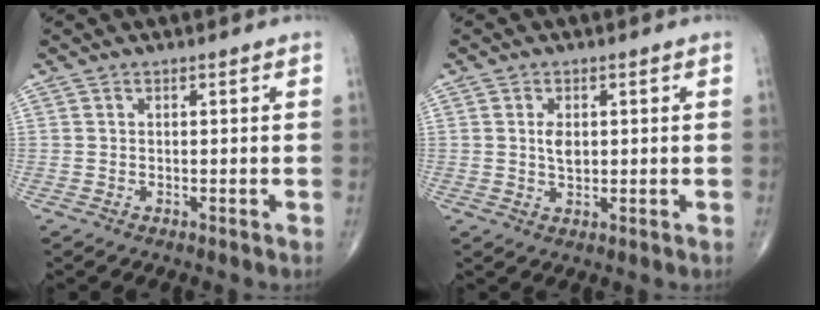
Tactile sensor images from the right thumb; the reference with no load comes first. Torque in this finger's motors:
{"motor_torque": [-0.02, 0.96, 0.21, -0.02, 0.10]}